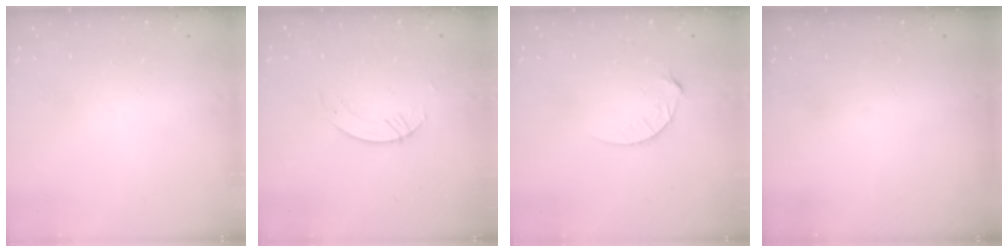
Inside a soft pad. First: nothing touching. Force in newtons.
{"total": 2.2, "press": 2.2, "slide": 0.2}
{"total": 6.6, "press": 6.6, "slide": 0.7}
{"total": 0.0}